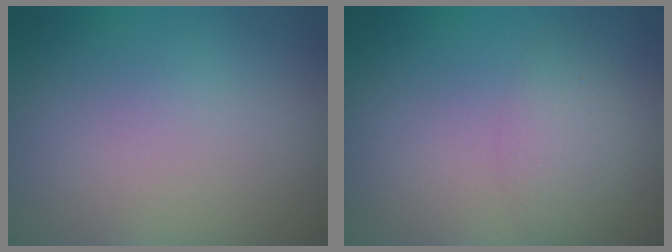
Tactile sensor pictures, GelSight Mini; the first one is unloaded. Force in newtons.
{"total": 2.8, "press": 2.8, "slide": 0.1}